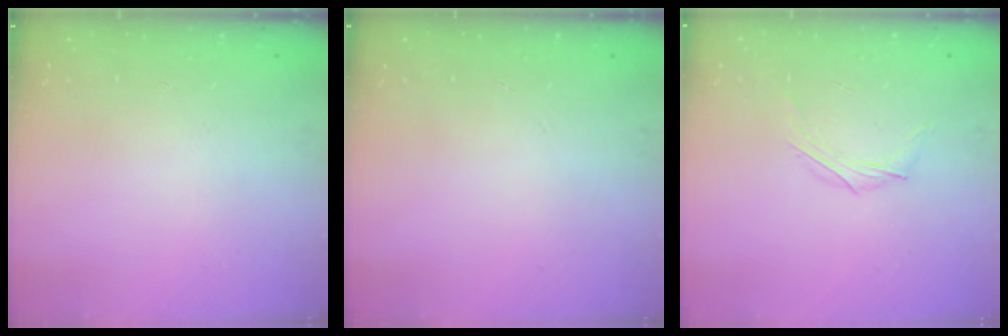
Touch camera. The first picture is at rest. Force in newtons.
{"total": 0.0}
{"total": 4.1, "press": 4.0, "slide": 1.0}